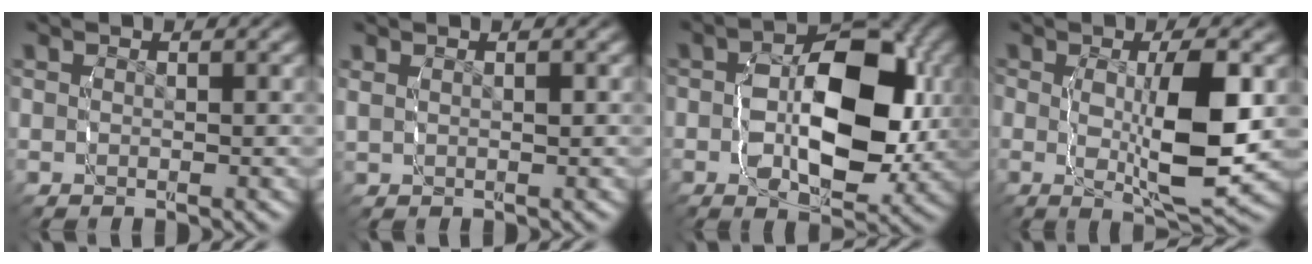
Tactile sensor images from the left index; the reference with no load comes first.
{"total": 0.8, "force": [0.6, 0.1, 0.5], "torque": [-0.006, 0.005, 0.012]}
{"total": 9.2, "force": [-0.5, 5.0, 7.7], "torque": [-0.123, -0.005, -0.012]}
{"total": 7.5, "force": [-0.6, 2.9, 6.9], "torque": [-0.125, -0.018, -0.002]}